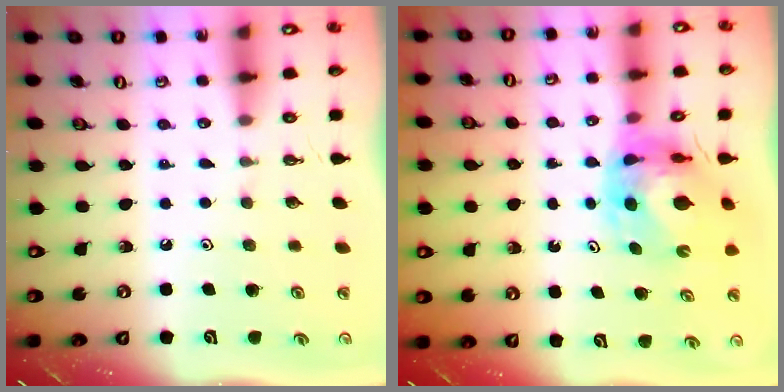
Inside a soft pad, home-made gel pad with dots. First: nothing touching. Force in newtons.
{"total": 10.0, "press": 9.9, "slide": 1.2}